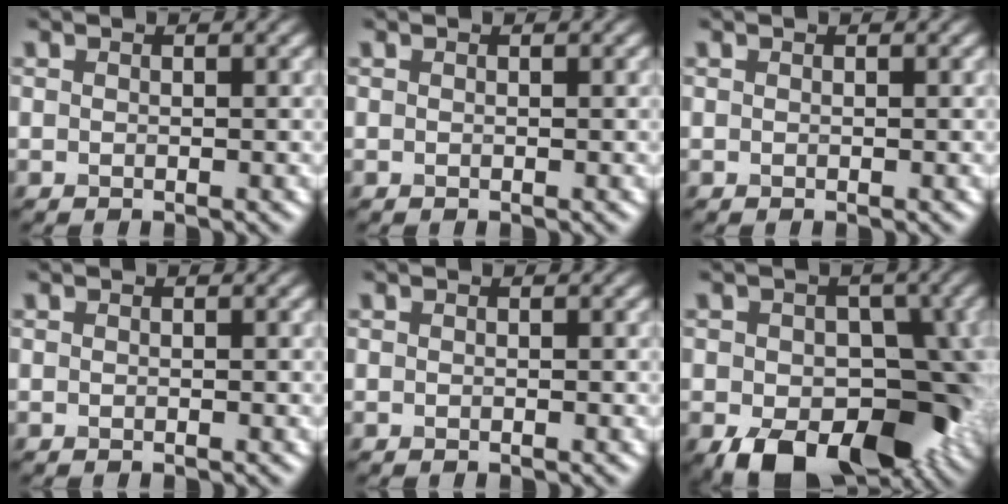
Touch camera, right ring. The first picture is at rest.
{"total": 0.0}
{"total": 0.0}
{"total": 0.0}
{"total": 0.0}
{"total": 11.5, "force": [-4.2, 7.0, 8.1], "torque": [-0.103, -0.014, -0.060]}